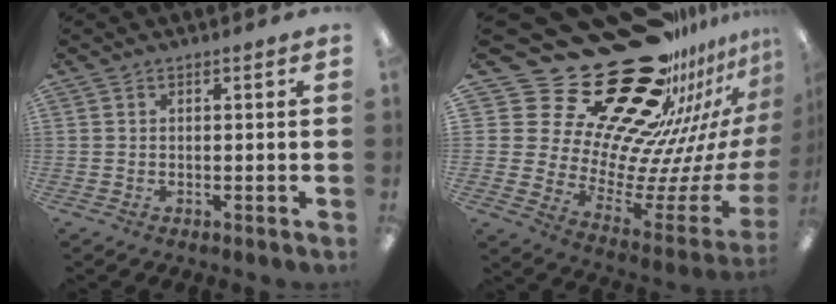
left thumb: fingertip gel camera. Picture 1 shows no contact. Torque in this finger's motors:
{"motor_torque": [0.40, 0.57, 0.22, -0.92, -0.04]}